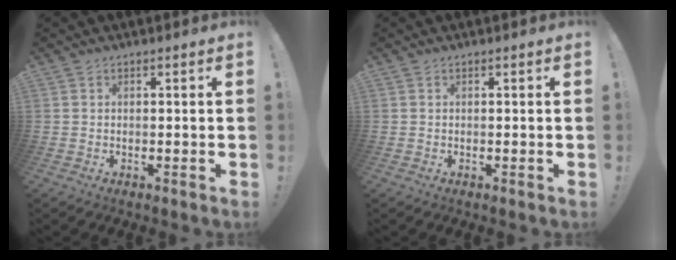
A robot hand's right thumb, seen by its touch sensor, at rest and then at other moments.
{"total": 0.0}